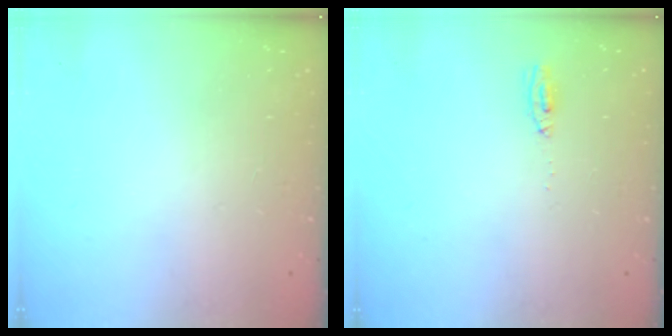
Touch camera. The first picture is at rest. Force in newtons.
{"total": 4.8, "press": 2.7, "slide": 4.0}